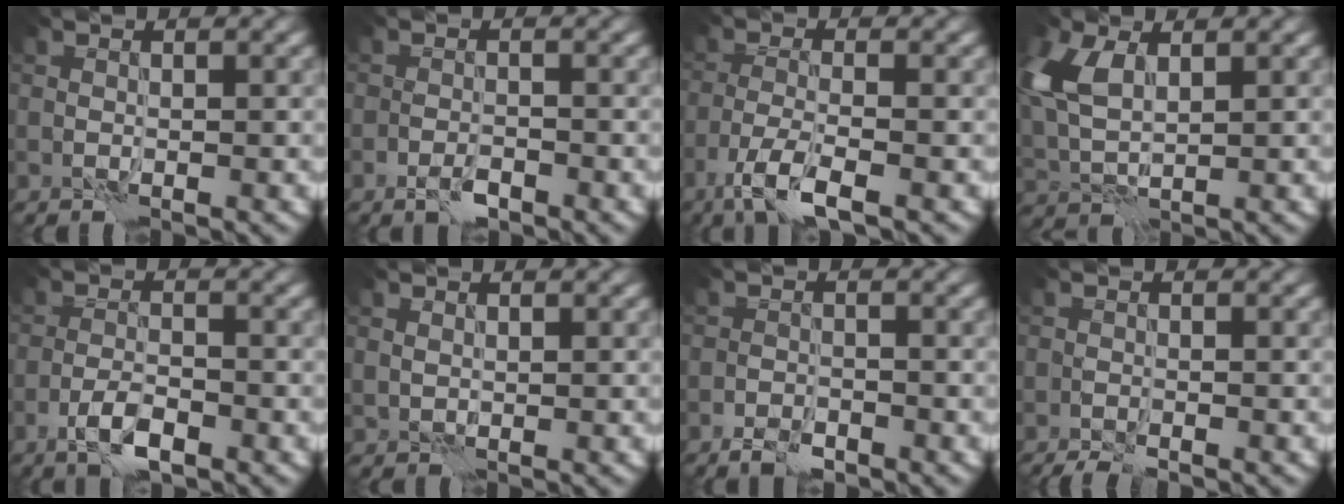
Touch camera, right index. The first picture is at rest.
{"total": 1.8, "force": [-1.2, 0.7, 1.1], "torque": [-0.020, -0.001, -0.024]}
{"total": 4.4, "force": [-2.8, 1.0, 3.3], "torque": [-0.063, -0.007, -0.058]}
{"total": 5.5, "force": [2.0, 2.9, 4.2], "torque": [-0.108, 0.007, 0.035]}
{"total": 3.2, "force": [-1.8, 1.1, 2.4], "torque": [-0.047, 0.001, -0.037]}
{"total": 0.7, "force": [0.6, 0.4, -0.1], "torque": [0.001, -0.002, 0.012]}
{"total": 2.1, "force": [-1.6, 1.0, 1.0], "torque": [-0.016, -0.001, -0.032]}
{"total": 1.9, "force": [-1.7, 0.3, 0.8], "torque": [-0.025, -0.005, -0.031]}